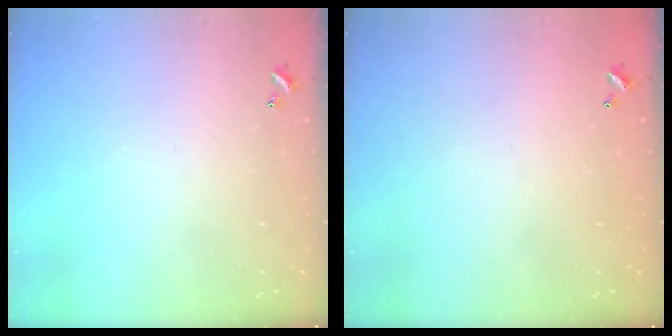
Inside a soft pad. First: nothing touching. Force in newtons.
{"total": 2.9, "press": 2.9, "slide": 0.1}